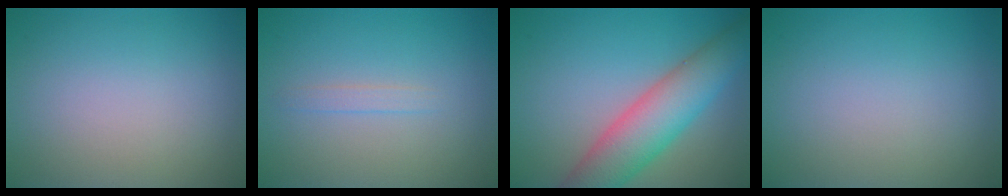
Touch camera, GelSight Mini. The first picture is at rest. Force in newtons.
{"total": 0.9, "press": 0.9, "slide": 0.0}
{"total": 7.3, "press": 7.3, "slide": 0.3}
{"total": 0.0}